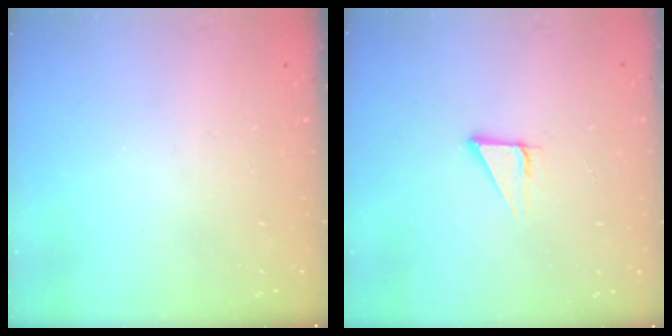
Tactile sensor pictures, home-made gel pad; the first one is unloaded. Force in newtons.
{"total": 2.9, "press": 2.9, "slide": 0.2}